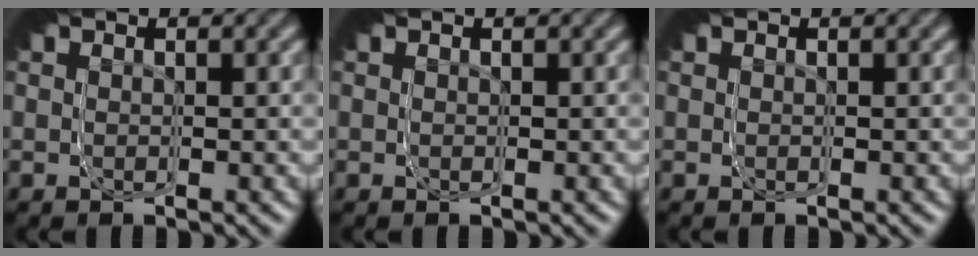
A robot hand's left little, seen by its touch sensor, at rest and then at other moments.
{"total": 0.0}
{"total": 0.0}